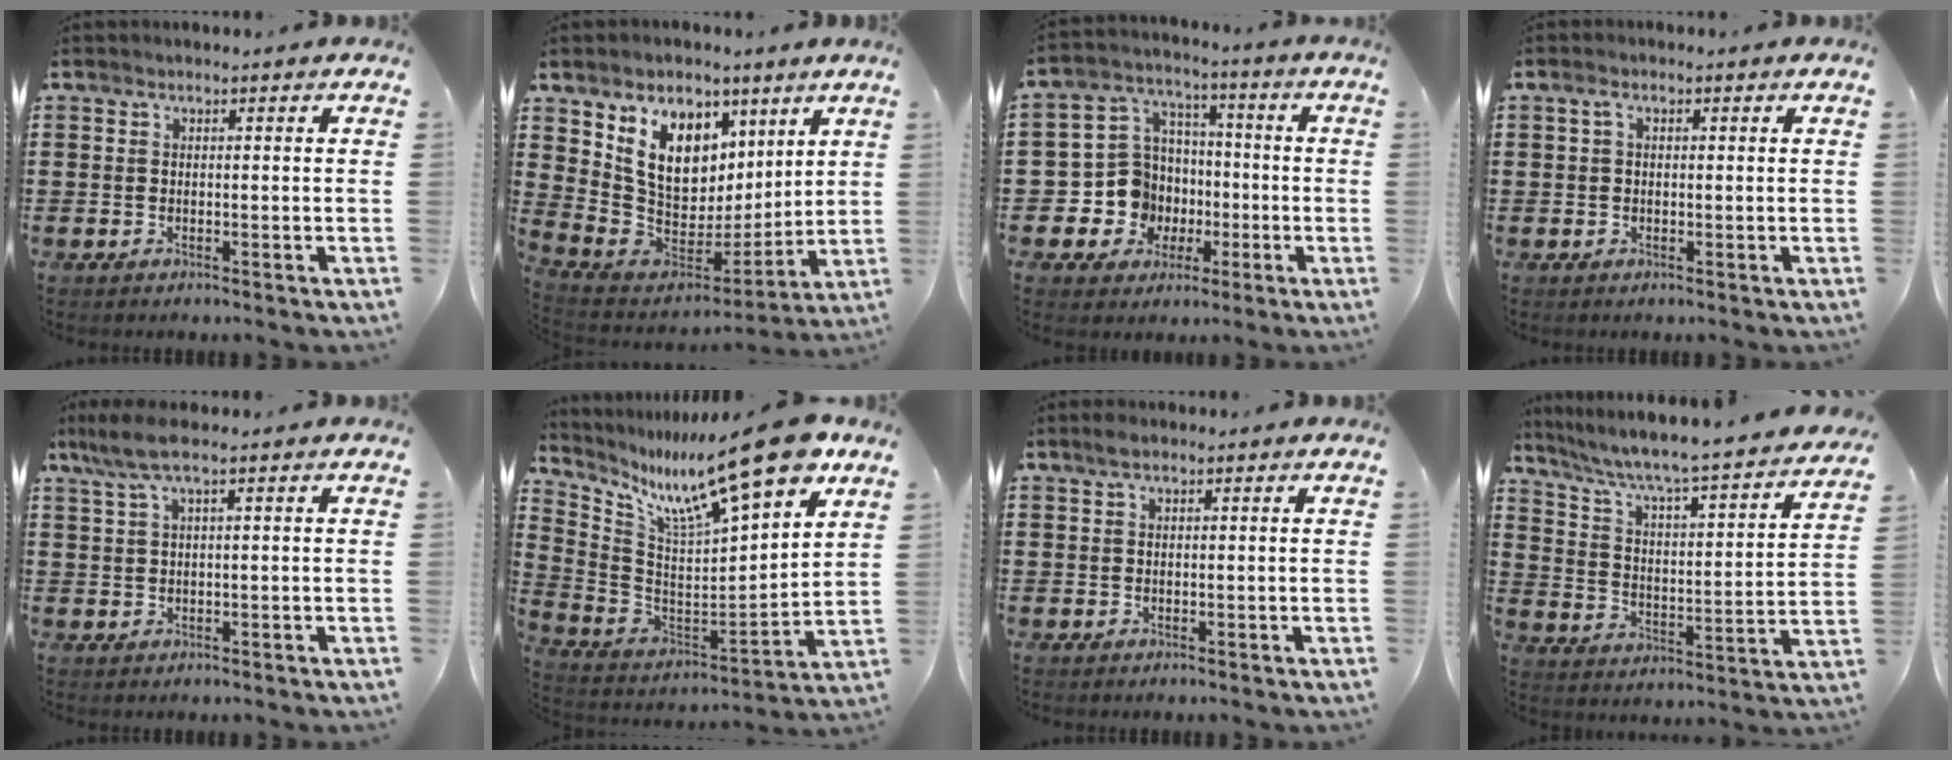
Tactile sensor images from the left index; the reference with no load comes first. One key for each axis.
{"total": 11.0, "fx": 5.9, "fy": 7.8, "fz": 5.2, "tx": -0.130, "ty": -0.032, "tz": 0.118}
{"total": 9.4, "fx": -1.3, "fy": 9.1, "fz": 2.1, "tx": -0.099, "ty": 0.002, "tz": -0.017}
{"total": 1.6, "fx": 0.2, "fy": 0.8, "fz": 1.3, "tx": -0.028, "ty": 0.007, "tz": 0.002}
{"total": 4.0, "fx": 1.6, "fy": 0.5, "fz": 3.6, "tx": -0.086, "ty": -0.002, "tz": 0.023}
{"total": 15.4, "fx": 11.2, "fy": 2.0, "fz": 10.4, "tx": -0.197, "ty": -0.077, "tz": 0.180}
{"total": 1.1, "fx": 0.5, "fy": 0.3, "fz": 0.9, "tx": -0.018, "ty": 0.003, "tz": 0.009}
{"total": 4.6, "fx": 3.9, "fy": 0.0, "fz": 2.5, "tx": -0.070, "ty": -0.045, "tz": 0.053}